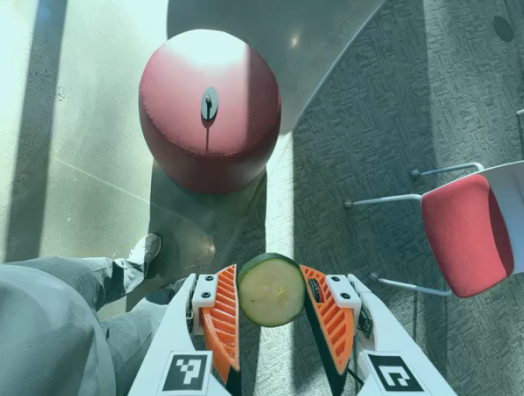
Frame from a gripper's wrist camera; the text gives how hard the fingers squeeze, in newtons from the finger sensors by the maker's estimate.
{"total": 9.4, "left": 9.2, "right": 9.6}